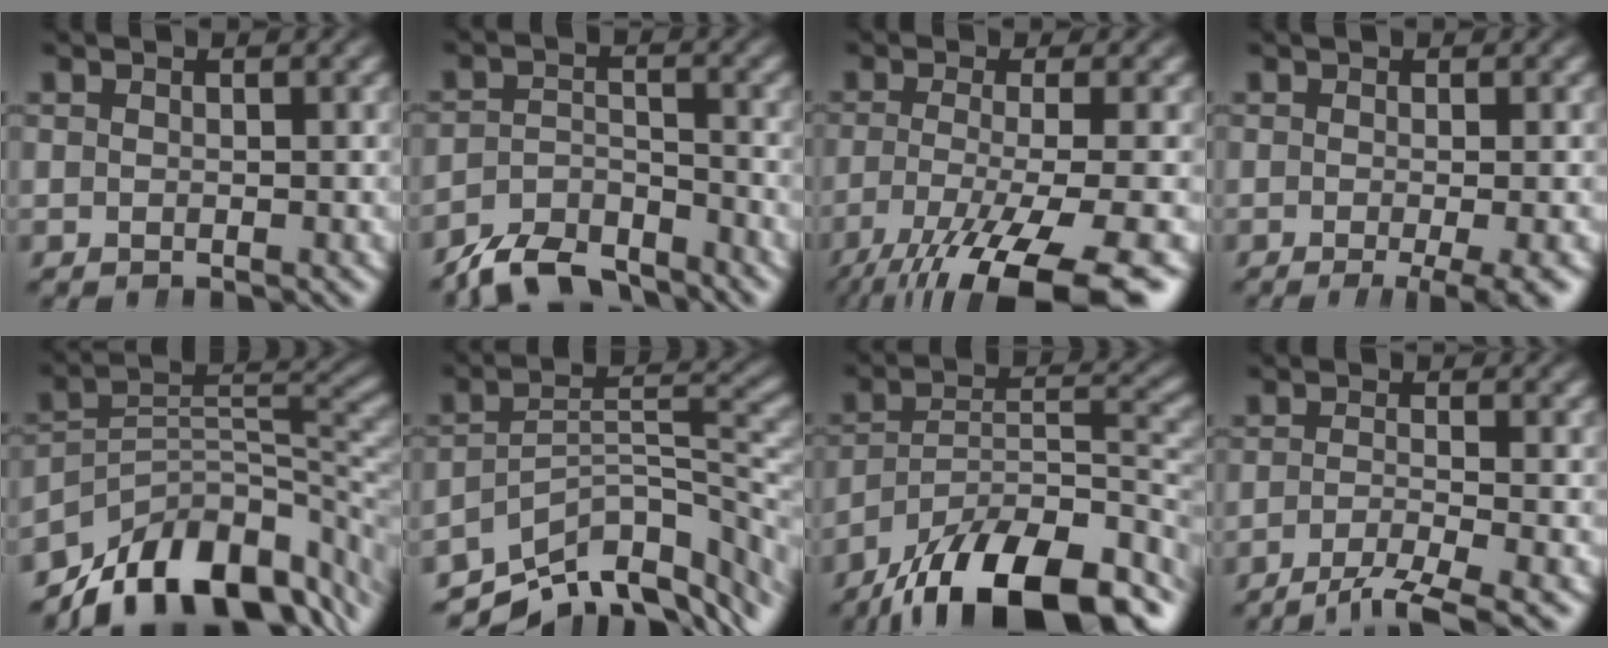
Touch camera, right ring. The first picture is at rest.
{"total": 6.3, "force": [-5.5, 2.4, 1.7], "torque": [-0.020, -0.012, -0.095]}
{"total": 9.8, "force": [-5.1, 3.8, 7.4], "torque": [-0.138, -0.049, -0.050]}
{"total": 4.8, "force": [-2.9, 1.0, 3.6], "torque": [-0.048, -0.010, -0.038]}
{"total": 13.3, "force": [-7.4, 7.3, 8.3], "torque": [-0.115, -0.031, -0.105]}
{"total": 12.0, "force": [-7.9, 5.7, 7.0], "torque": [-0.081, -0.026, -0.114]}
{"total": 15.1, "force": [-9.9, 7.4, 8.6], "torque": [-0.126, -0.037, -0.140]}
{"total": 4.8, "force": [-3.4, 1.3, 3.0], "torque": [-0.055, -0.019, -0.047]}